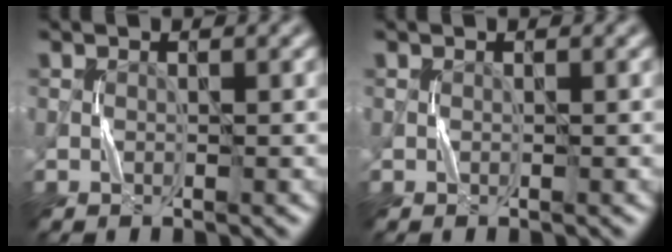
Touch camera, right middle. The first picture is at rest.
{"total": 0.0}